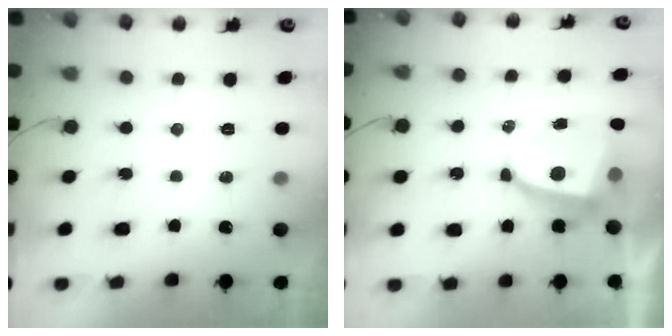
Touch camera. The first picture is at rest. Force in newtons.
{"total": 8.6, "press": 8.5, "slide": 0.9}